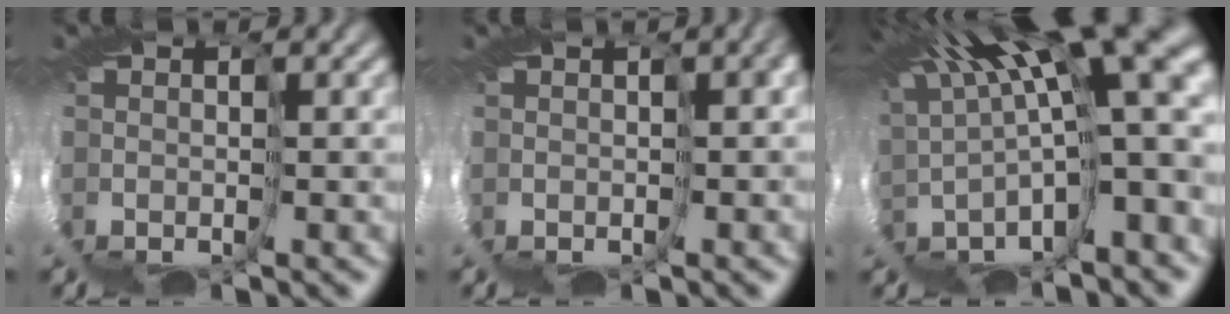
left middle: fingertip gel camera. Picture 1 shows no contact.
{"total": 1.2, "force": [-0.1, 0.2, 1.2], "torque": [-0.015, 0.004, 0.012]}
{"total": 11.6, "force": [6.0, 0.5, 10.0], "torque": [-0.157, -0.013, 0.138]}